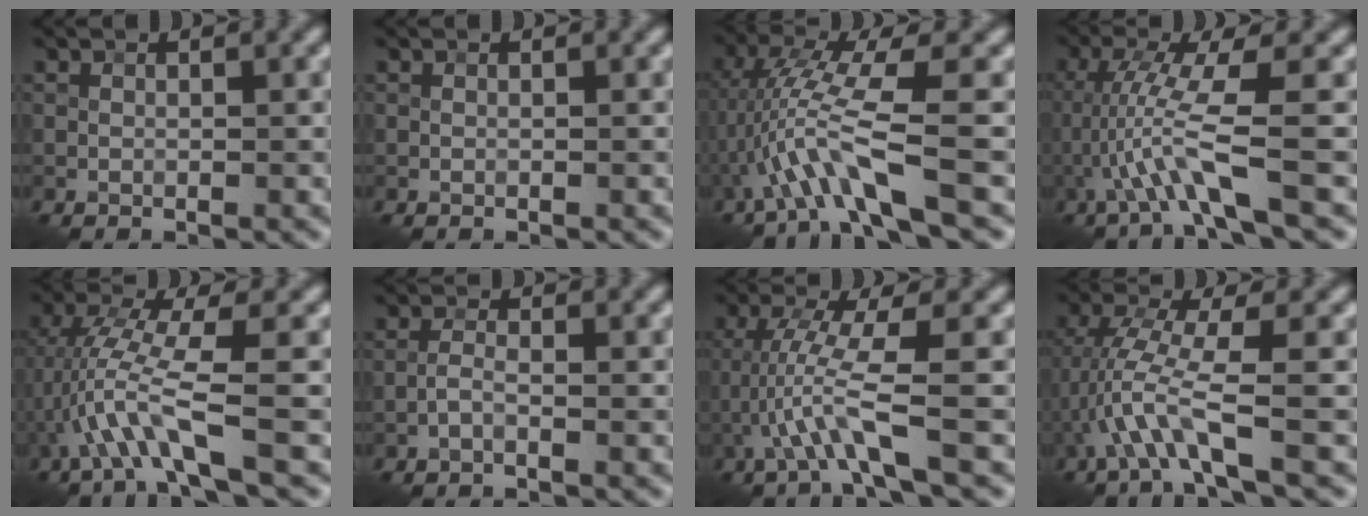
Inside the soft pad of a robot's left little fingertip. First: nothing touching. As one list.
[{"total": 0.0}, {"total": 6.6, "force": [-2.1, 0.4, 6.2], "torque": [-0.132, 0.008, -0.035]}, {"total": 5.7, "force": [-1.7, 0.2, 5.4], "torque": [-0.119, 0.002, -0.029]}, {"total": 5.9, "force": [-1.9, 0.4, 5.6], "torque": [-0.121, 0.008, -0.033]}, {"total": 1.2, "force": [-0.7, 0.2, 1.0], "torque": [-0.021, 0.005, -0.017]}, {"total": 5.0, "force": [-1.8, 0.0, 4.7], "torque": [-0.103, 0.002, -0.033]}, {"total": 5.1, "force": [-1.8, 0.3, 4.8], "torque": [-0.107, 0.010, -0.034]}]